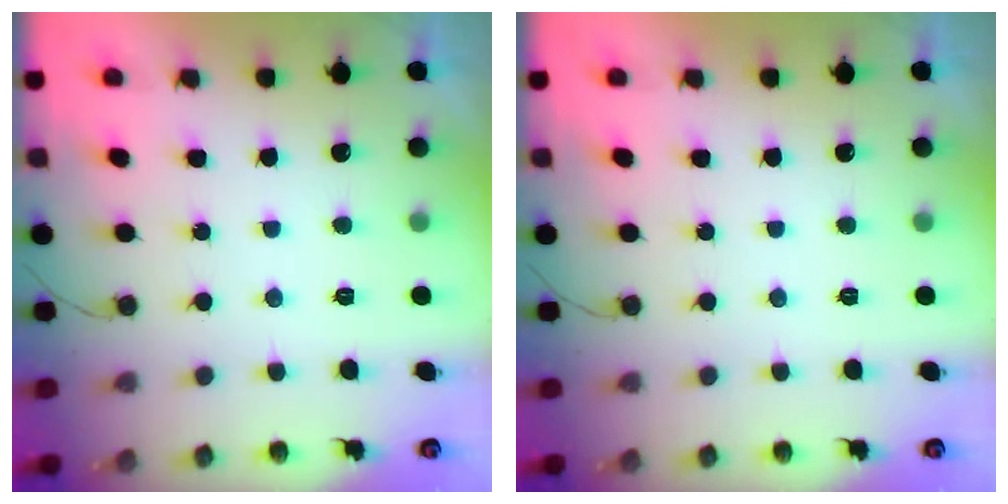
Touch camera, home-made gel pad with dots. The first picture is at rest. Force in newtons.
{"total": 0.0}